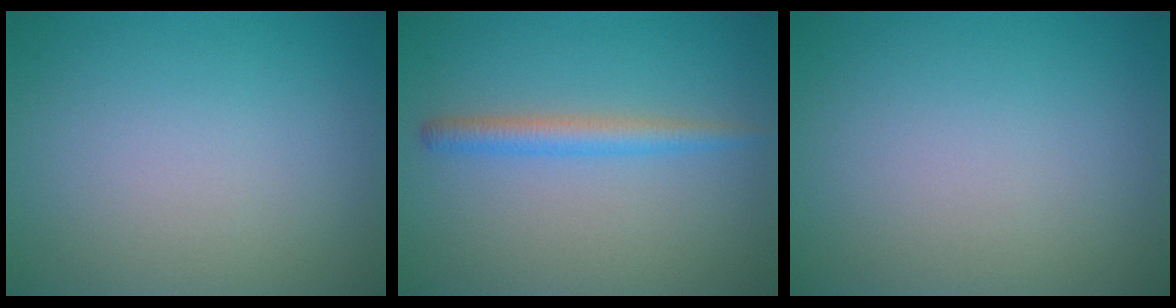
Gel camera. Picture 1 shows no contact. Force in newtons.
{"total": 2.2, "press": 2.2, "slide": 0.2}
{"total": 0.0}